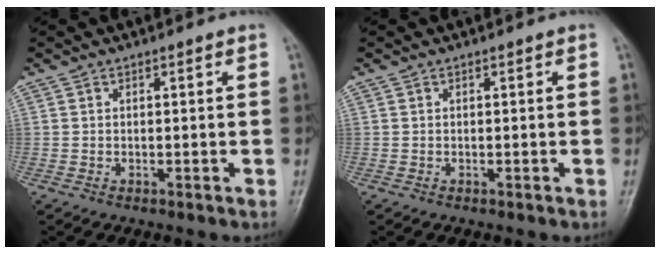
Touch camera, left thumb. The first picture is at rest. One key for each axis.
{"total": 0.0}